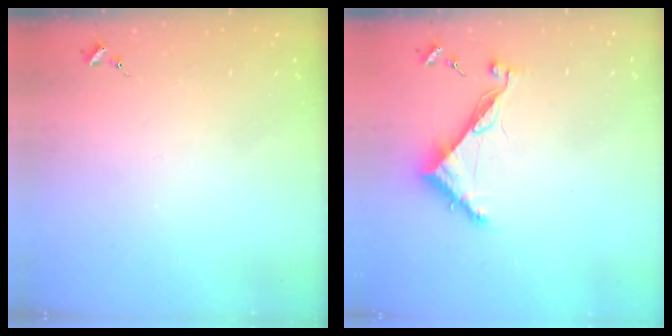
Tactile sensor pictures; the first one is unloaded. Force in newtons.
{"total": 8.2, "press": 8.2, "slide": 0.2}